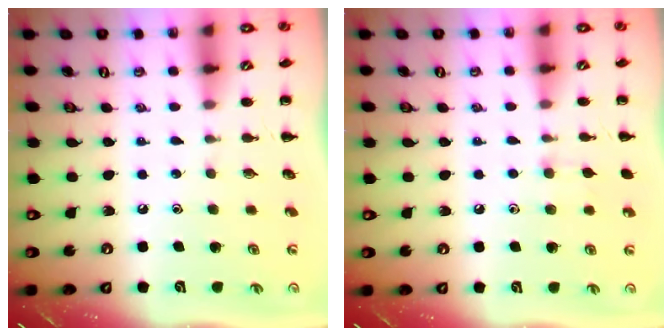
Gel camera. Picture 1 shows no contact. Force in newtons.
{"total": 5.8, "press": 5.3, "slide": 2.2}